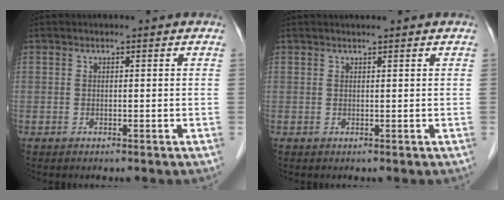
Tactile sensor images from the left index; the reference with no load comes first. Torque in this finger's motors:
{"motor_torque": [0.12, -0.34, 0.06, 0.01]}